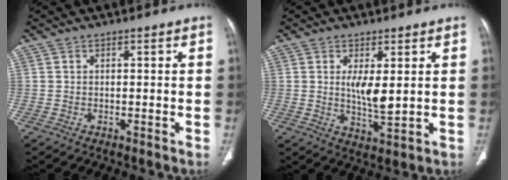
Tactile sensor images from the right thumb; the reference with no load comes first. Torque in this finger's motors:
{"motor_torque": [2.60, 2.40, 0.43, -0.49, 0.11]}